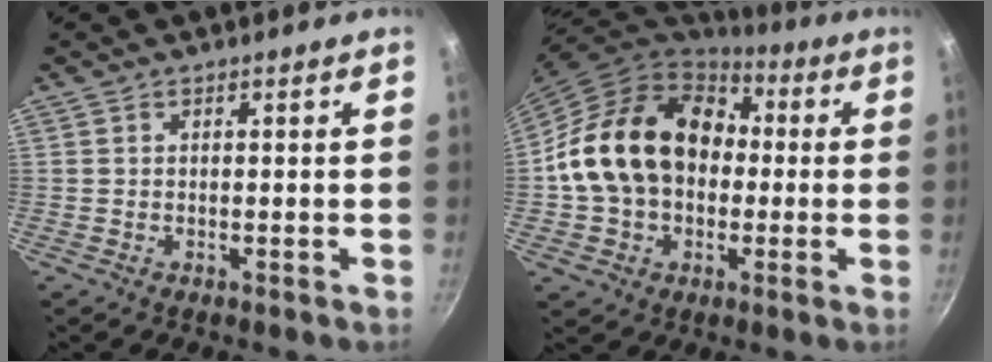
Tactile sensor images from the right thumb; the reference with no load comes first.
{"total": 20.4, "force": [0.9, 15.7, 13.1], "torque": [-0.207, 0.047, 0.013]}